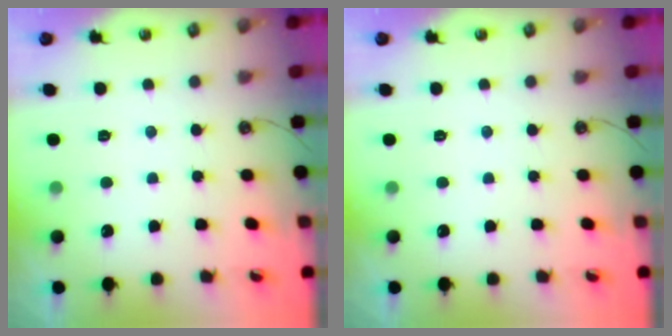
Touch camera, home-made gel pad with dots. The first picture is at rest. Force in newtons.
{"total": 0.0}